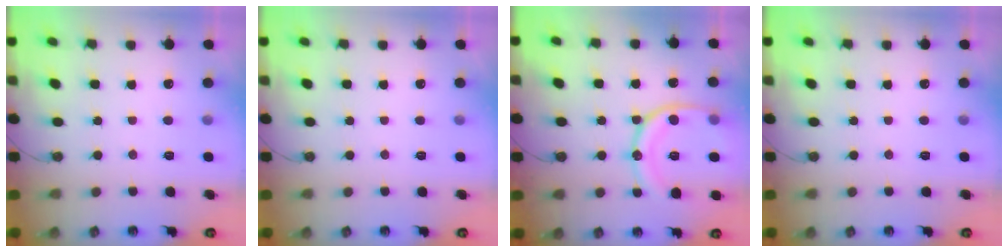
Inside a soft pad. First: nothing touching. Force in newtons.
{"total": 0.0}
{"total": 16.4, "press": 16.3, "slide": 1.9}
{"total": 0.0}